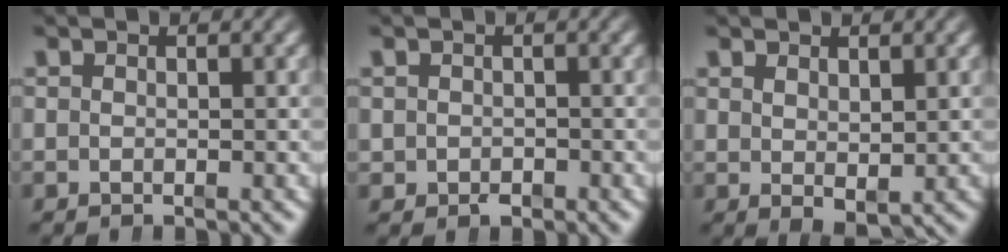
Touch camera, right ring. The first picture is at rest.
{"total": 1.1, "force": [-0.5, 0.8, 0.4], "torque": [-0.008, -0.015, 0.002]}
{"total": 1.7, "force": [0.1, -0.1, 1.7], "torque": [-0.012, -0.014, 0.018]}